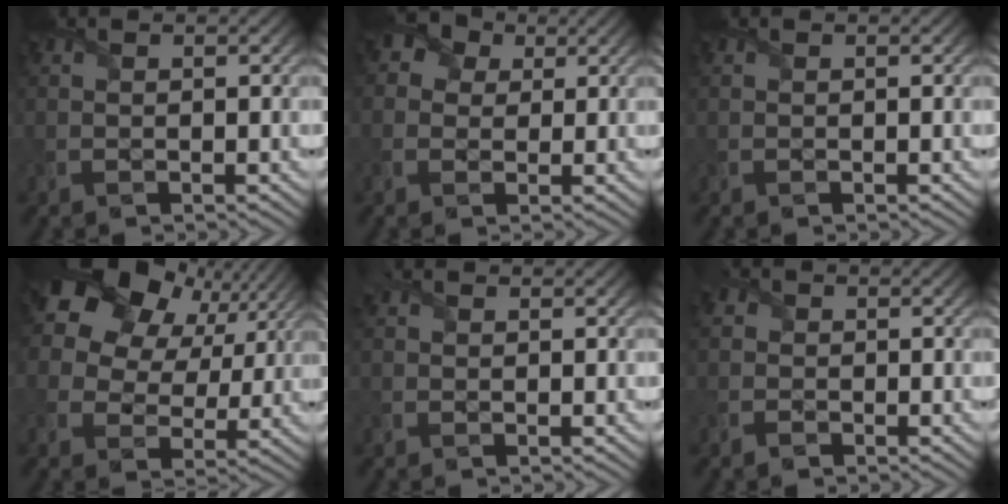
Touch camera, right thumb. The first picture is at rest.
{"total": 4.6, "force": [2.0, 3.7, 1.8], "torque": [-0.054, 0.010, 0.021]}
{"total": 0.0}
{"total": 17.2, "force": [7.9, 12.4, 9.0], "torque": [-0.218, 0.057, 0.146]}
{"total": 0.9, "force": [0.6, 0.6, 0.2], "torque": [-0.011, 0.003, 0.008]}
{"total": 1.8, "force": [-0.7, 1.5, 0.4], "torque": [-0.014, 0.001, -0.023]}